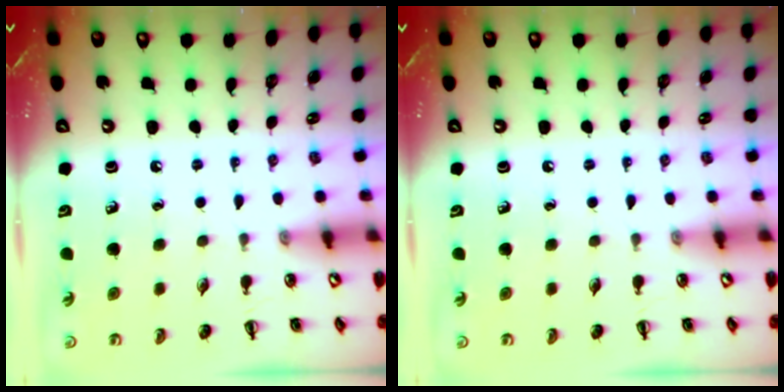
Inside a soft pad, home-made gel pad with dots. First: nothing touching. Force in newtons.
{"total": 0.0}